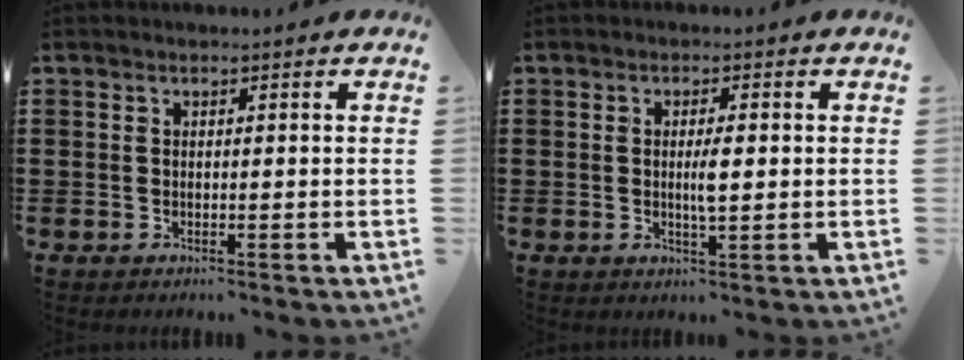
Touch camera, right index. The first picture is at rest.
{"total": 3.3, "force": [0.1, 0.7, 3.2], "torque": [-0.058, -0.001, 0.000]}